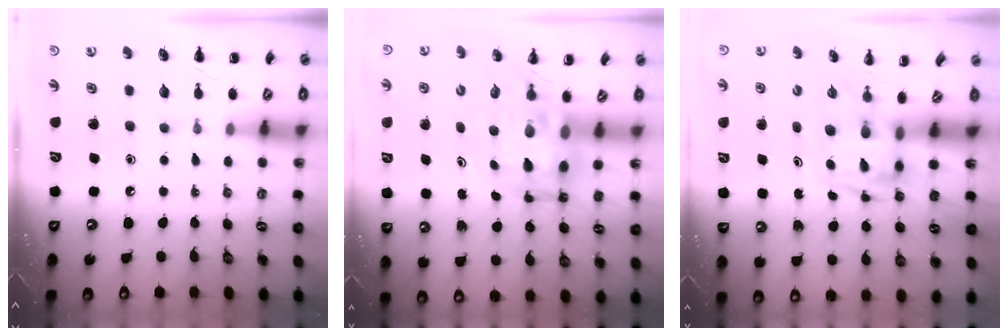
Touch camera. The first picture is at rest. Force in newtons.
{"total": 8.5, "press": 8.0, "slide": 2.9}
{"total": 3.3, "press": 3.3, "slide": 0.6}